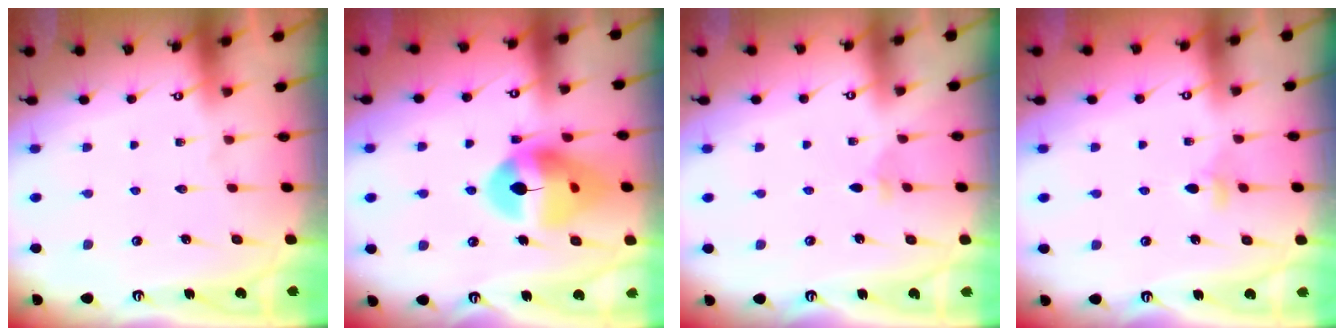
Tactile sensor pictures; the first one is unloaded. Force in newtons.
{"total": 15.5, "press": 15.5, "slide": 1.6}
{"total": 2.2, "press": 2.2, "slide": 0.6}
{"total": 3.7, "press": 3.5, "slide": 0.9}